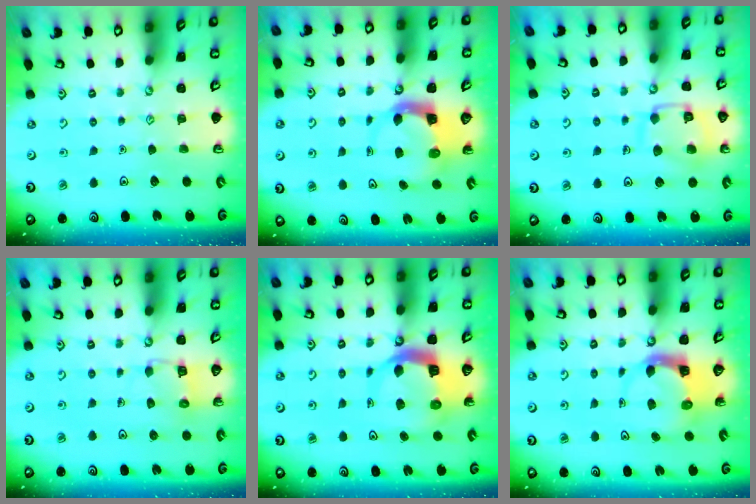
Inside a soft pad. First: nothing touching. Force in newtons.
{"total": 3.9, "press": 3.8, "slide": 0.6}
{"total": 11.7, "press": 11.7, "slide": 0.7}
{"total": 7.2, "press": 7.1, "slide": 0.4}
{"total": 8.7, "press": 8.6, "slide": 1.2}
{"total": 5.6, "press": 5.6, "slide": 0.8}